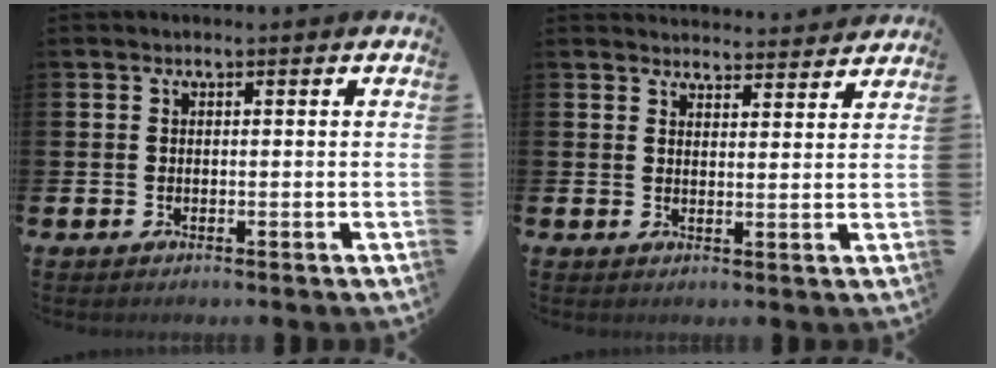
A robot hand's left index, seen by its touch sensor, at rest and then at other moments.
{"total": 3.6, "force": [3.6, 0.4, 0.0], "torque": [0.001, -0.025, 0.064]}